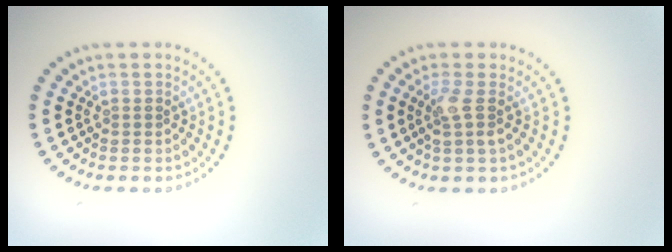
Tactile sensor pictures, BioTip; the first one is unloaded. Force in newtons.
{"total": 2.0, "press": 1.6, "slide": 1.2}